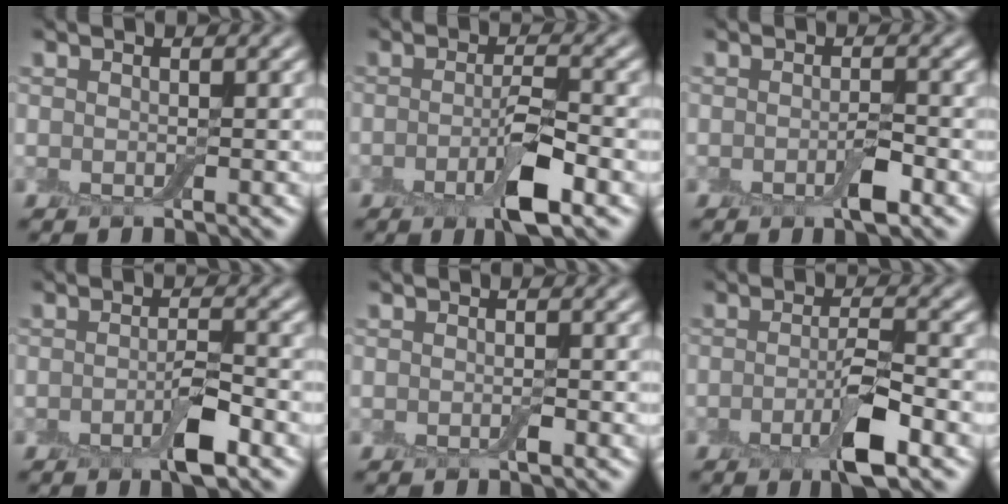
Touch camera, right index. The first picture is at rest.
{"total": 4.5, "force": [-1.7, 1.0, 4.1], "torque": [-0.071, -0.001, -0.035]}
{"total": 2.1, "force": [-0.9, 0.5, 1.8], "torque": [-0.029, -0.001, -0.017]}
{"total": 3.2, "force": [-1.4, 0.8, 2.7], "torque": [-0.046, -0.001, -0.027]}
{"total": 0.5, "force": [-0.2, 0.1, 0.4], "torque": [-0.008, 0.000, -0.003]}
{"total": 4.4, "force": [-1.7, 1.0, 3.9], "torque": [-0.068, 0.000, -0.035]}